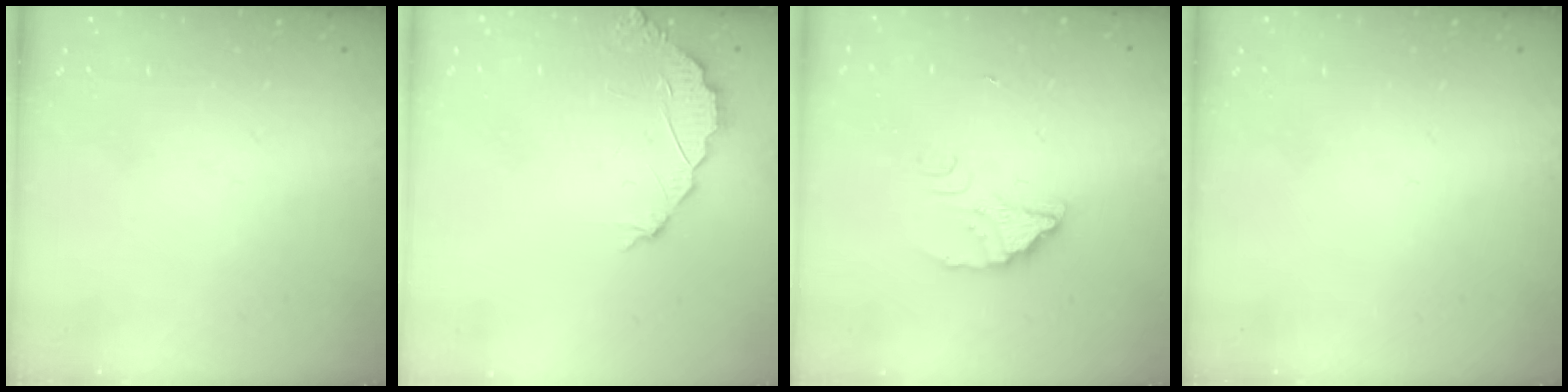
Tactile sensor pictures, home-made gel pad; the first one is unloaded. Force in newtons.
{"total": 2.4, "press": 2.4, "slide": 0.2}
{"total": 2.2, "press": 2.2, "slide": 0.2}
{"total": 0.0}